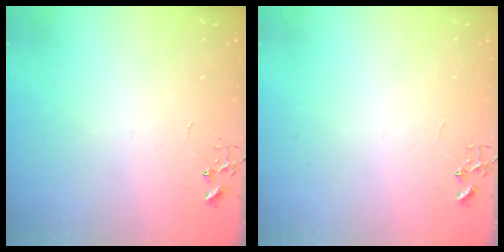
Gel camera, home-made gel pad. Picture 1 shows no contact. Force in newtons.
{"total": 0.0}